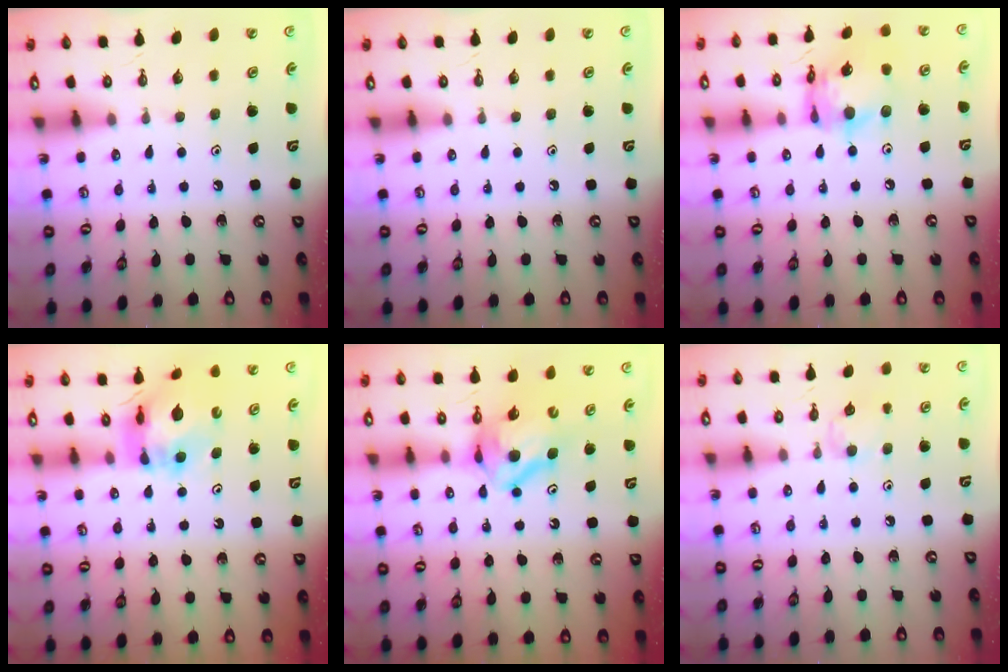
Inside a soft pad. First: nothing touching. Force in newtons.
{"total": 0.0}
{"total": 14.4, "press": 14.3, "slide": 1.5}
{"total": 10.8, "press": 10.8, "slide": 1.2}
{"total": 9.0, "press": 9.0, "slide": 0.9}
{"total": 6.2, "press": 6.1, "slide": 0.8}